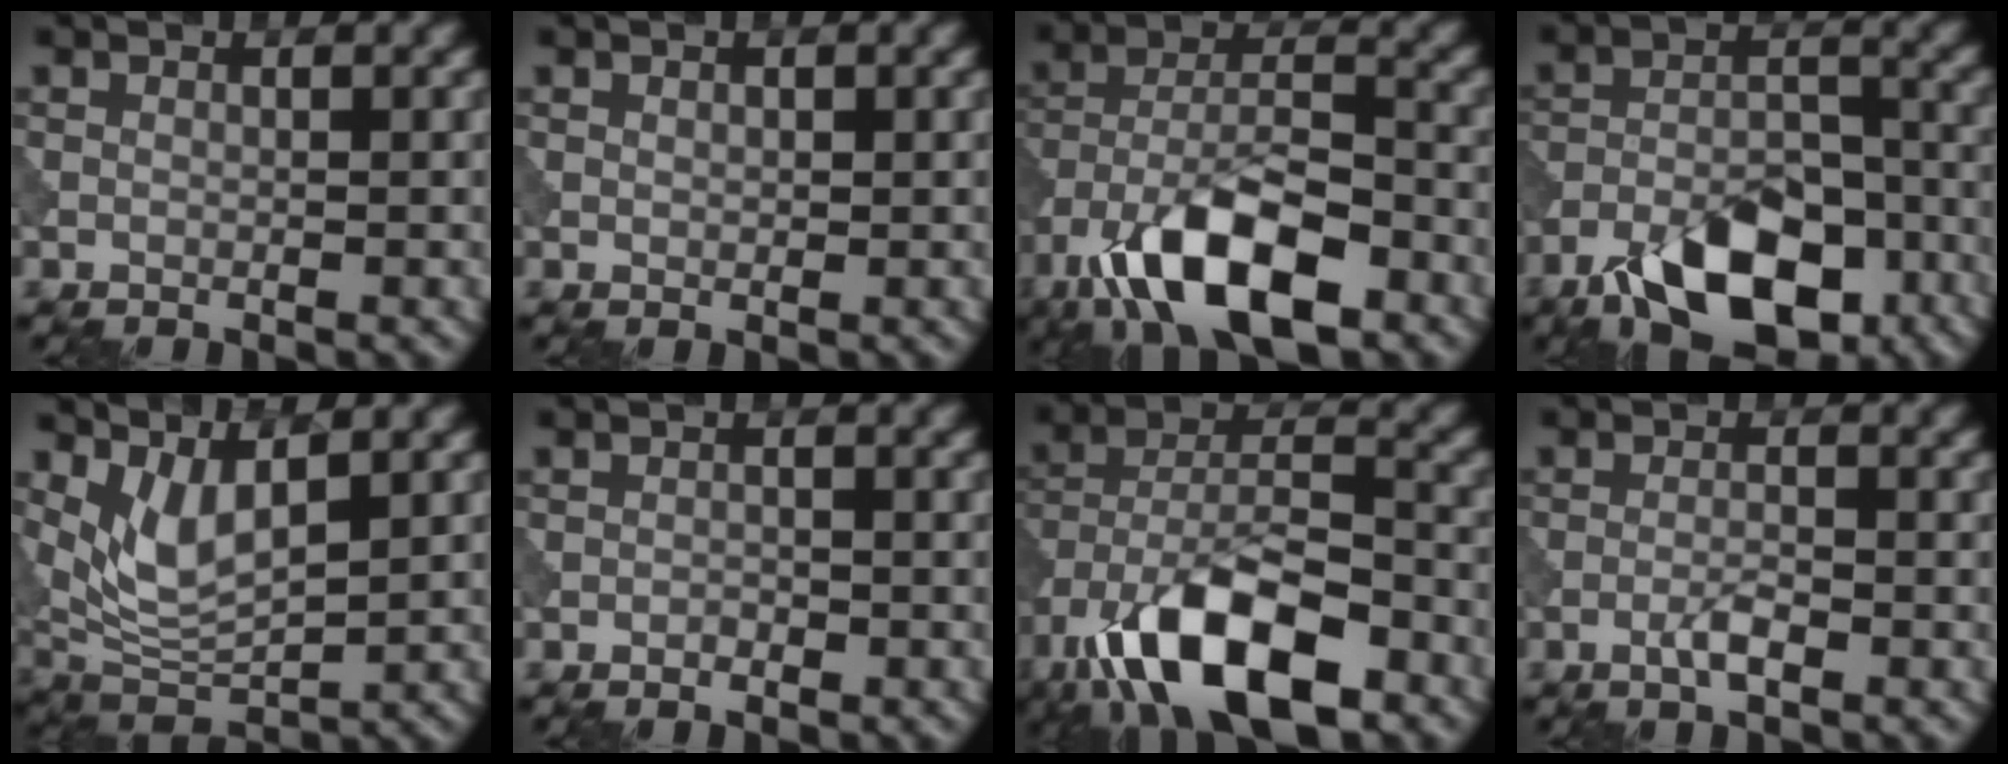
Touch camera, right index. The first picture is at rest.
{"total": 0.5, "force": [0.2, 0.4, 0.3], "torque": [-0.005, 0.001, 0.004]}
{"total": 11.5, "force": [-6.6, 4.6, 8.2], "torque": [-0.149, 0.002, -0.125]}
{"total": 10.6, "force": [-6.7, 4.6, 6.7], "torque": [-0.104, 0.002, -0.118]}
{"total": 4.9, "force": [2.1, 2.0, 3.9], "torque": [-0.090, -0.011, 0.049]}
{"total": 0.9, "force": [-0.5, 0.5, 0.6], "torque": [-0.007, 0.001, -0.011]}
{"total": 12.7, "force": [-7.4, 5.4, 8.8], "torque": [-0.165, -0.003, -0.136]}
{"total": 1.9, "force": [-1.0, 0.4, 1.6], "torque": [-0.030, 0.003, -0.023]}